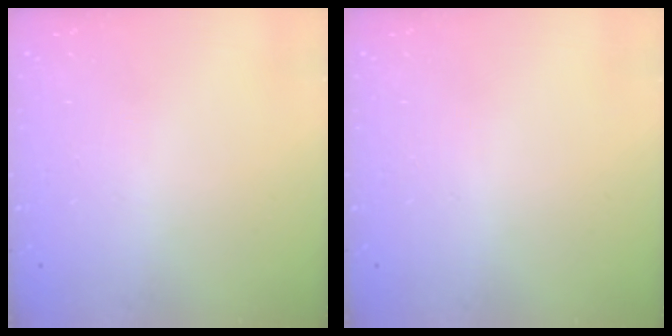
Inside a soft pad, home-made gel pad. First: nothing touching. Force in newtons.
{"total": 0.0}